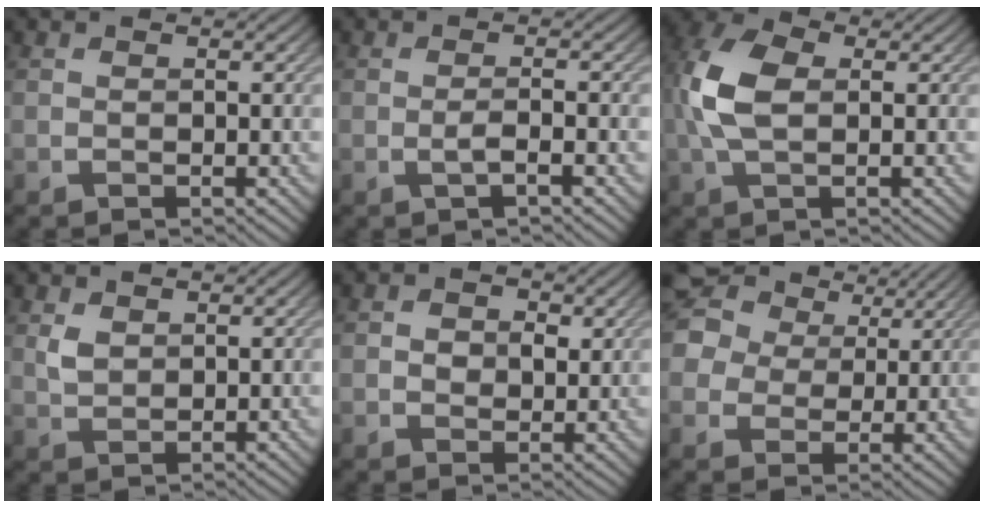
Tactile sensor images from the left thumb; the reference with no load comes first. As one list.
[{"total": 1.8, "force": [-0.6, 0.3, 1.7], "torque": [-0.036, 0.004, -0.017]}, {"total": 7.7, "force": [0.6, 4.2, 6.4], "torque": [-0.152, 0.010, -0.001]}, {"total": 2.0, "force": [1.0, 1.3, 1.2], "torque": [-0.031, -0.001, 0.022]}, {"total": 2.6, "force": [0.5, 2.1, 1.5], "torque": [-0.031, -0.002, 0.001]}, {"total": 12.3, "force": [6.5, 9.1, 5.2], "torque": [-0.168, 0.040, 0.123]}]